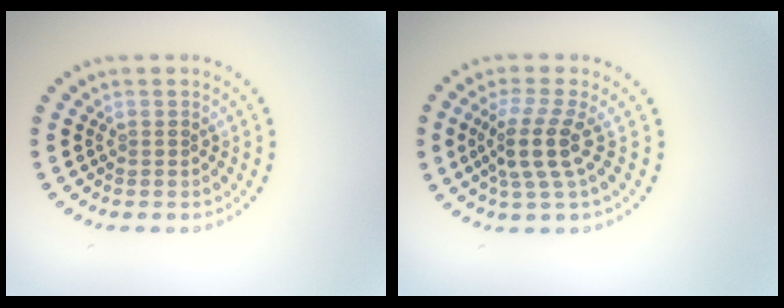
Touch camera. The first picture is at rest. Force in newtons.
{"total": 3.5, "press": 2.7, "slide": 2.3}